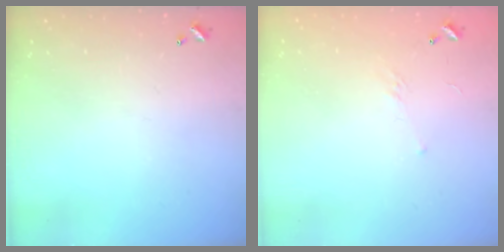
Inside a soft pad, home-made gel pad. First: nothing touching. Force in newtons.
{"total": 5.7, "press": 5.6, "slide": 1.1}